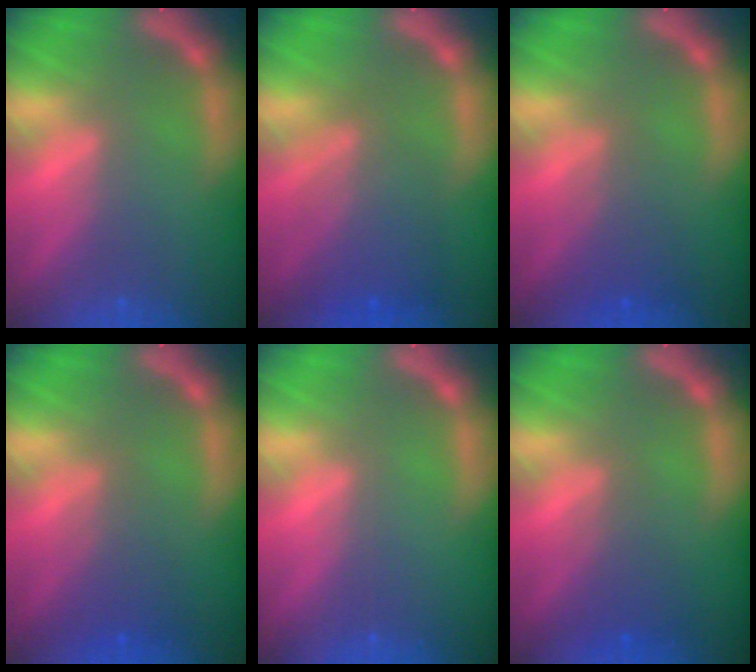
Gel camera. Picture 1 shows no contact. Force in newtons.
{"total": 5.5}
{"total": 2.9}
{"total": 2.9}
{"total": 0.0}
{"total": 2.4}